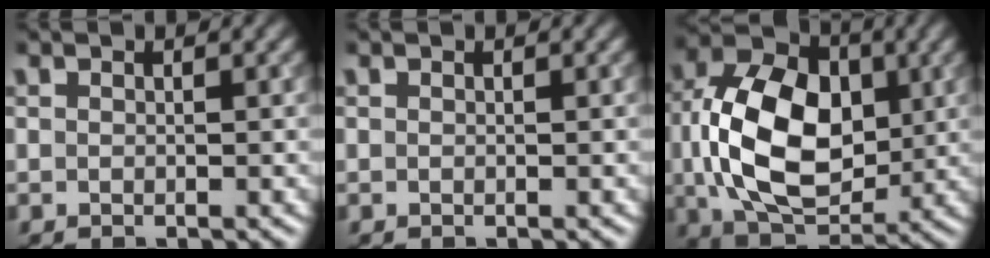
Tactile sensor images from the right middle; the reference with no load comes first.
{"total": 0.0}
{"total": 12.2, "force": [0.2, 8.2, 8.9], "torque": [-0.175, 0.003, 0.002]}